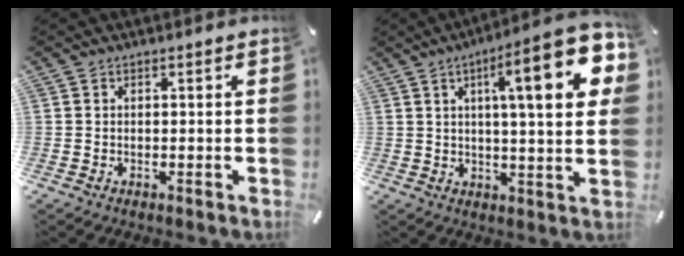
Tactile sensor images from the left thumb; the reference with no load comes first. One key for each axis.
{"total": 19.5, "fx": 7.0, "fy": 4.0, "fz": 17.7, "tx": -0.264, "ty": -0.027, "tz": 0.091}